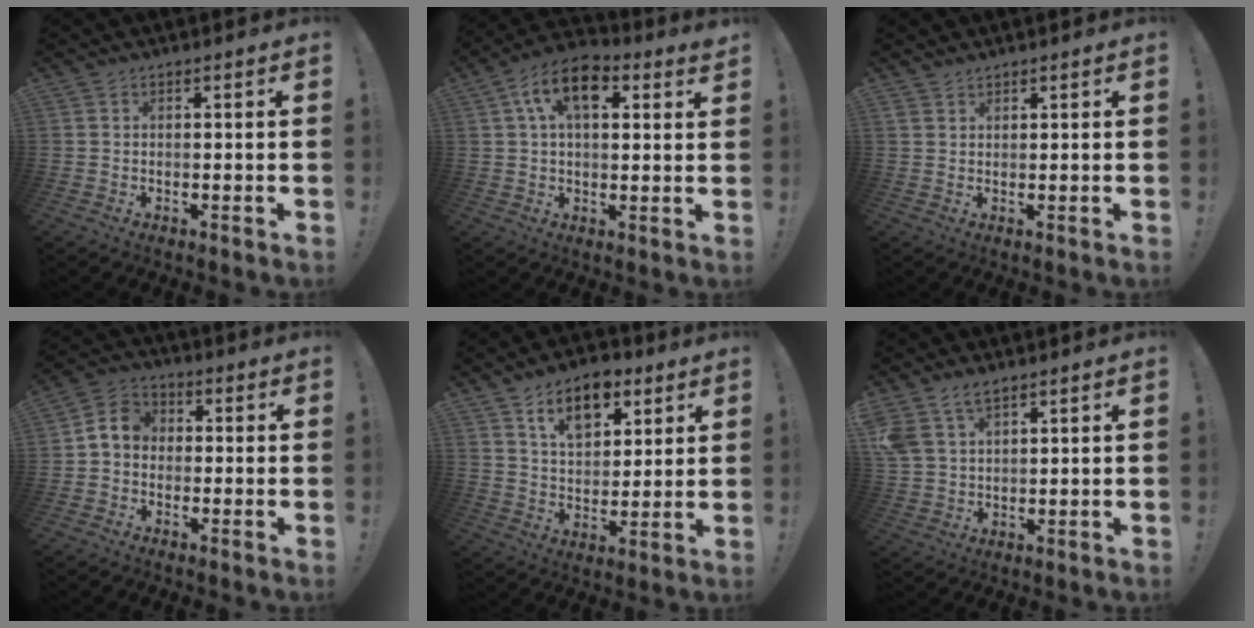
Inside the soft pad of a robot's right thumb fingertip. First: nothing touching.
{"total": 11.2, "force": [4.5, 6.2, 8.2], "torque": [-0.131, 0.002, 0.079]}
{"total": 1.7, "force": [1.5, 0.8, 0.3], "torque": [-0.006, -0.008, 0.029]}
{"total": 5.9, "force": [-0.6, 4.9, 3.3], "torque": [-0.057, 0.024, -0.007]}
{"total": 12.5, "force": [7.2, 7.6, 6.7], "torque": [-0.100, -0.030, 0.131]}
{"total": 7.3, "force": [5.0, 4.0, 3.5], "torque": [-0.069, -0.013, 0.101]}